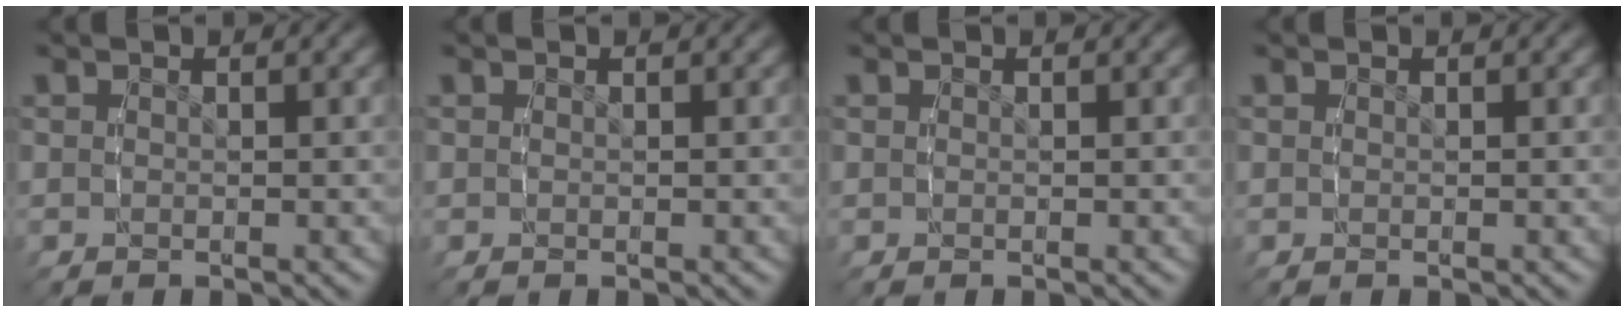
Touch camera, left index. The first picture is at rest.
{"total": 0.0}
{"total": 0.0}
{"total": 0.0}